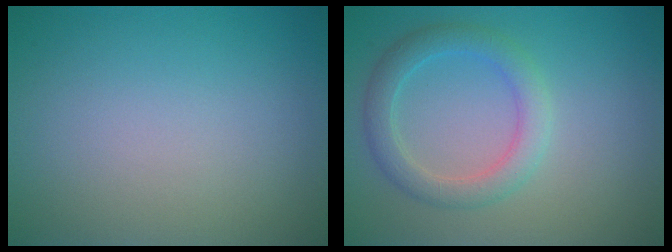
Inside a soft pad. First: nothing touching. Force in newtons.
{"total": 3.1, "press": 3.1, "slide": 0.0}